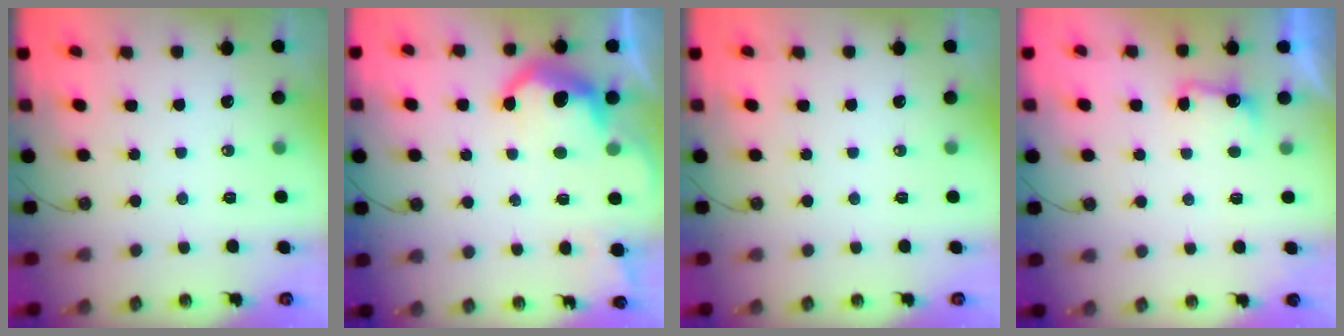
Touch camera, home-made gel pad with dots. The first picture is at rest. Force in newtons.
{"total": 11.5, "press": 11.4, "slide": 1.1}
{"total": 0.0}
{"total": 3.1, "press": 3.0, "slide": 1.0}